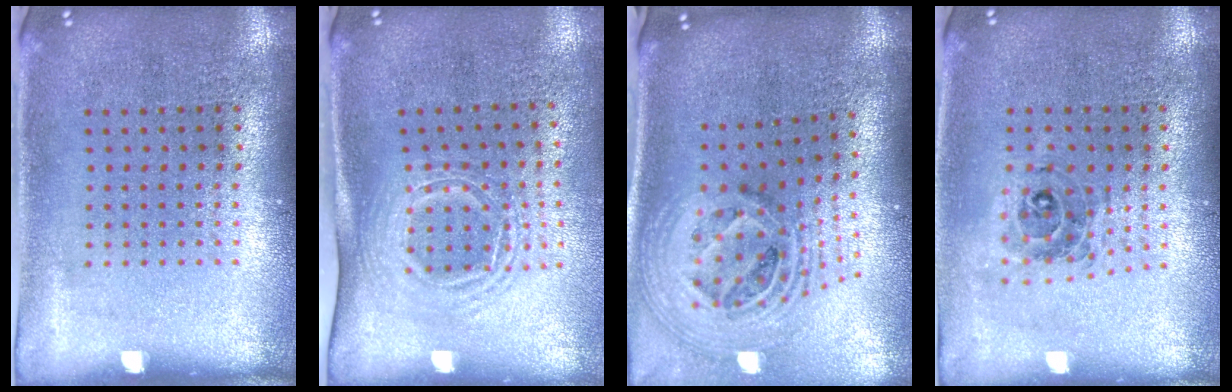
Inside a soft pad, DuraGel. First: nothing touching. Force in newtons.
{"total": 1.7, "press": 1.2, "slide": 1.1}
{"total": 2.7, "press": 1.9, "slide": 1.9}
{"total": 0.7, "press": 0.7, "slide": 0.2}